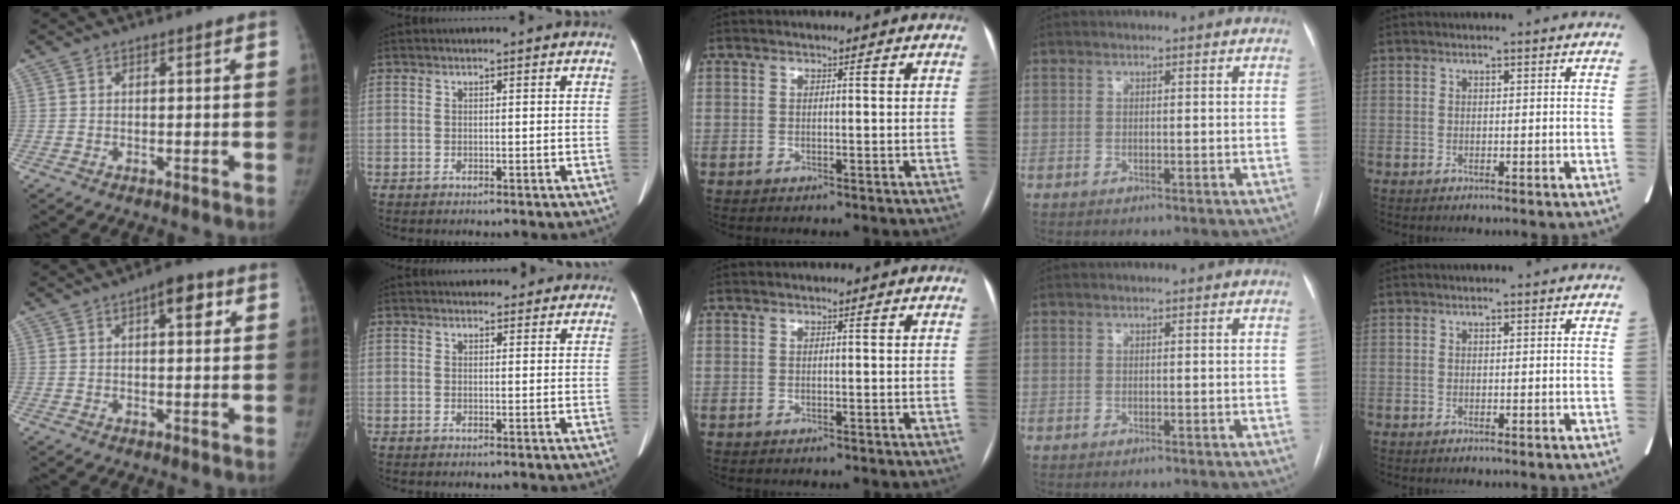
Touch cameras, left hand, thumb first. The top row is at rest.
{"thumb": {"total": 5.3, "force": [2.2, 2.1, 4.3], "torque": [-0.046, -0.002, 0.025]}, "index": {"total": 6.1, "force": [5.3, 2.5, 1.6], "torque": [-0.004, 0.016, 0.058]}}